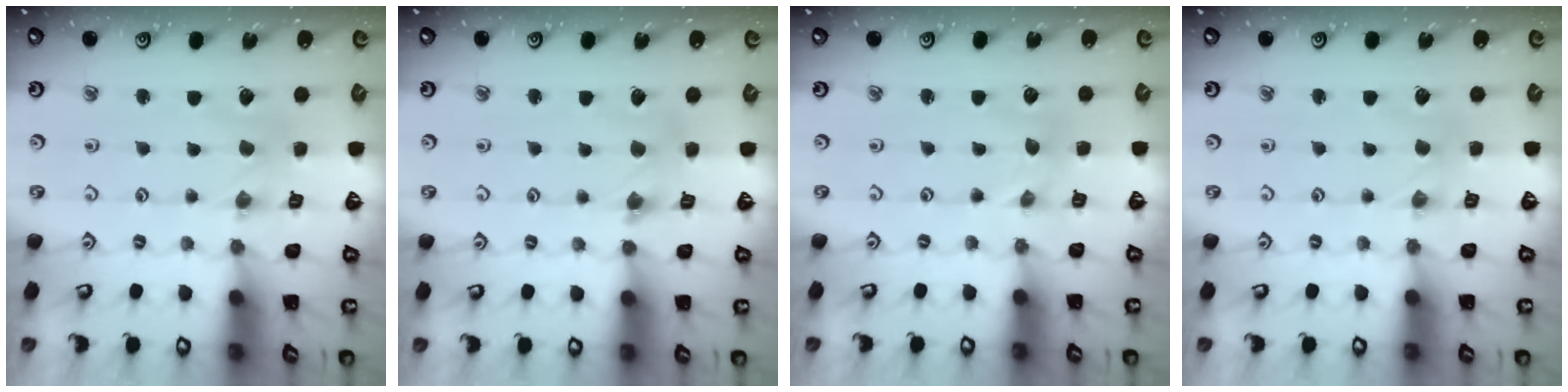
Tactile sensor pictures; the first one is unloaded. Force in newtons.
{"total": 3.2, "press": 3.2, "slide": 0.4}
{"total": 0.0}
{"total": 0.0}